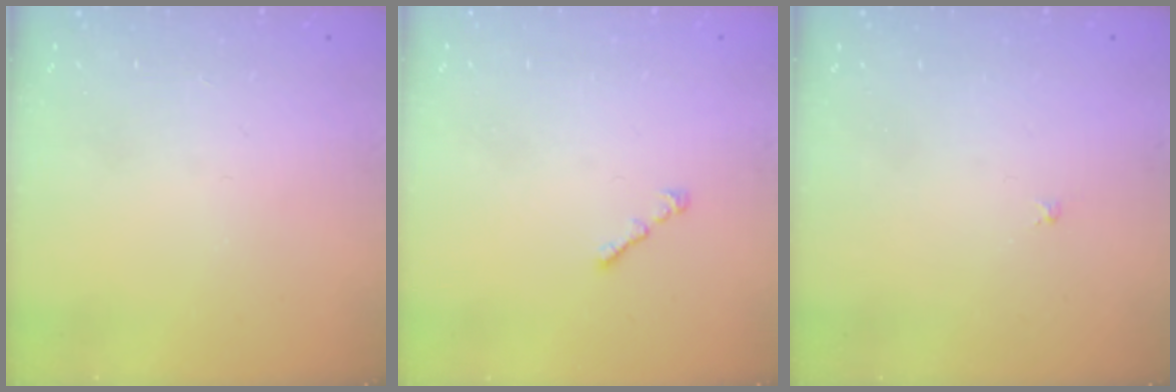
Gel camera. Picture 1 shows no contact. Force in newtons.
{"total": 1.0, "press": 0.9, "slide": 0.5}
{"total": 1.0, "press": 0.9, "slide": 0.3}